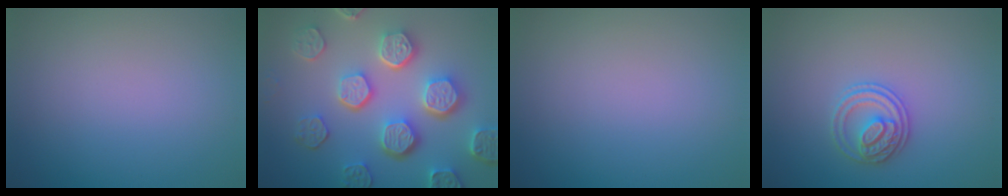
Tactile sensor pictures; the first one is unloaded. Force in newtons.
{"total": 7.5, "press": 5.9, "slide": 4.6}
{"total": 0.0}
{"total": 2.7, "press": 2.7, "slide": 0.6}